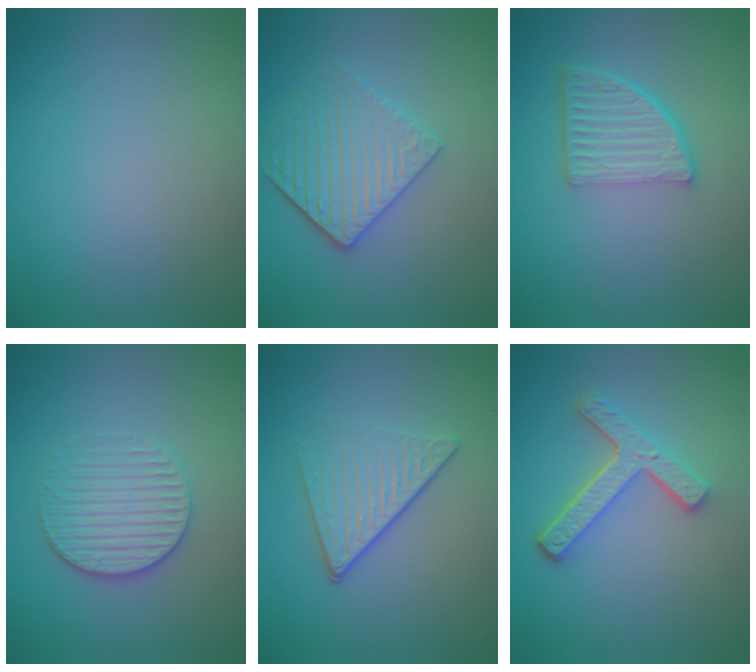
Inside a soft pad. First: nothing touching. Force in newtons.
{"total": 4.1, "press": 3.5, "slide": 2.2}
{"total": 4.9, "press": 3.4, "slide": 3.6}
{"total": 3.7, "press": 3.1, "slide": 2.0}
{"total": 4.2, "press": 2.9, "slide": 3.0}
{"total": 4.3, "press": 3.3, "slide": 2.8}